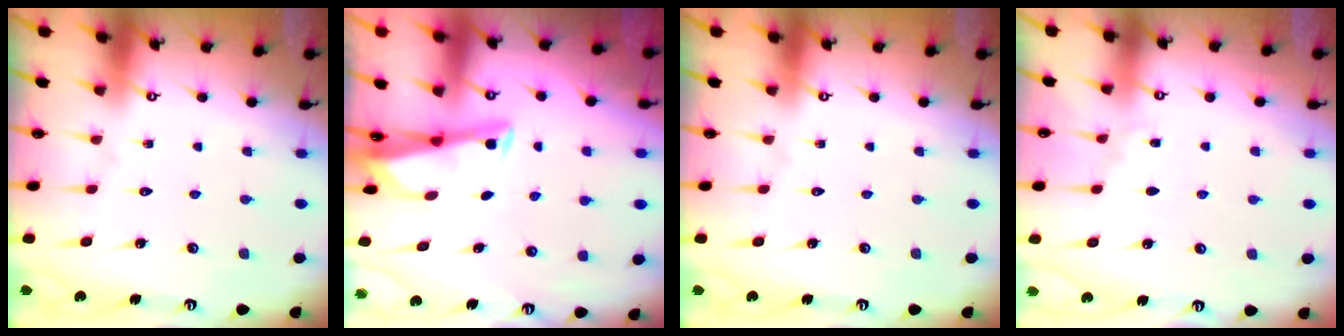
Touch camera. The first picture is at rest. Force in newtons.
{"total": 2.8, "press": 2.8, "slide": 0.3}
{"total": 0.0}
{"total": 2.9, "press": 2.9, "slide": 0.4}